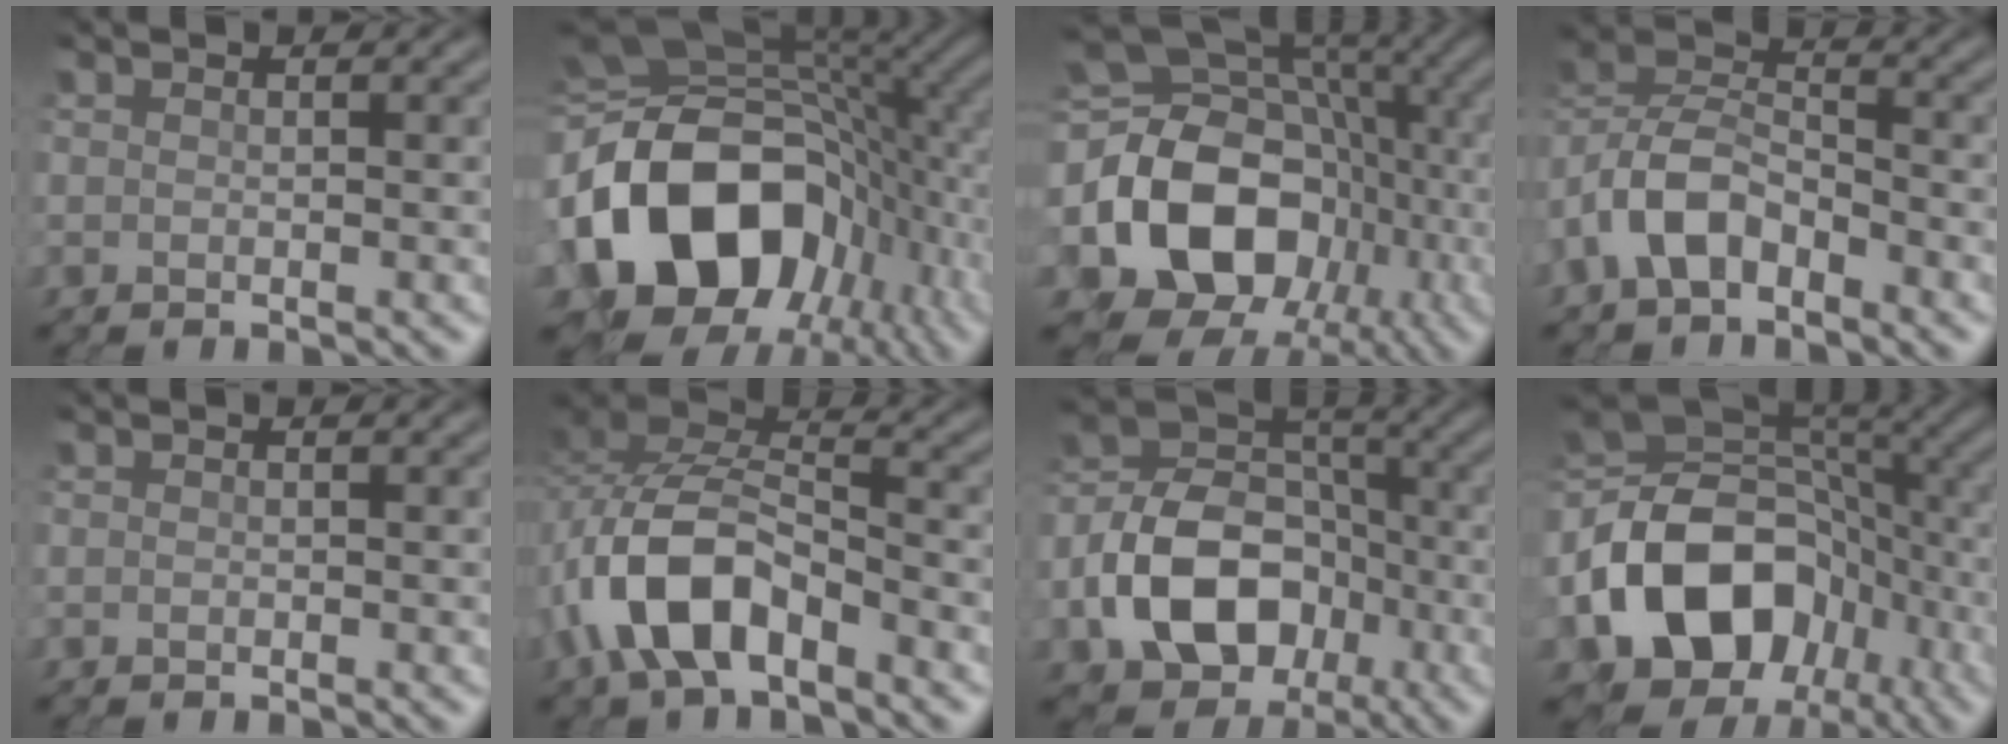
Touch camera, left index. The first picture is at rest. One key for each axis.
{"total": 15.7, "fx": -3.8, "fy": 10.9, "fz": 10.7, "tx": -0.191, "ty": -0.003, "tz": -0.066}
{"total": 17.8, "fx": -1.8, "fy": 13.9, "fz": 10.9, "tx": -0.204, "ty": -0.012, "tz": -0.015}
{"total": 6.0, "fx": -3.3, "fy": 3.2, "fz": 3.8, "tx": -0.083, "ty": 0.012, "tz": -0.075}
{"total": 0.0}
{"total": 7.9, "fx": -3.7, "fy": 3.8, "fz": 5.8, "tx": -0.121, "ty": 0.010, "tz": -0.075}
{"total": 10.8, "fx": -3.8, "fy": 7.8, "fz": 6.5, "tx": -0.127, "ty": 0.007, "tz": -0.074}
{"total": 14.4, "fx": -4.8, "fy": 10.5, "fz": 8.6, "tx": -0.170, "ty": -0.002, "tz": -0.087}